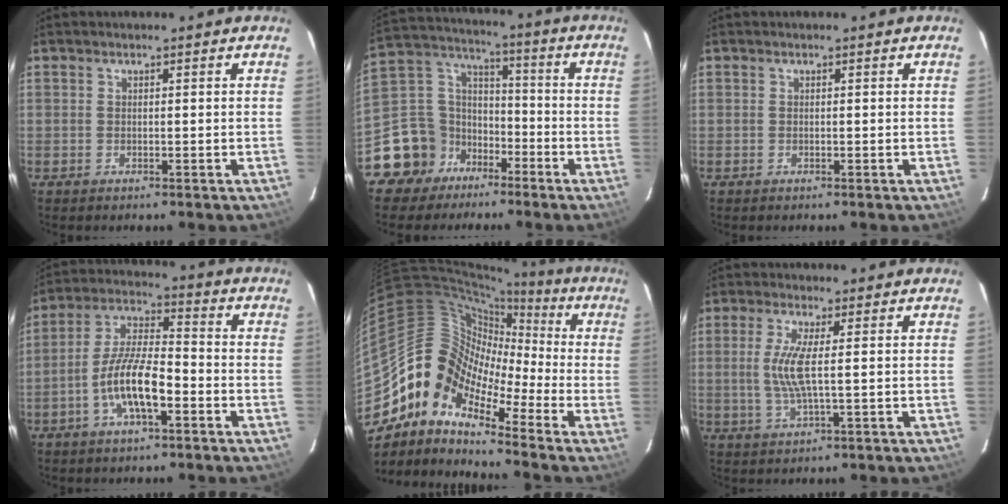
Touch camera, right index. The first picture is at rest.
{"total": 13.0, "force": [-8.7, 9.6, 1.8], "torque": [-0.065, 0.059, -0.152]}
{"total": 0.0}
{"total": 11.1, "force": [-4.5, 3.1, 9.6], "torque": [-0.197, 0.004, -0.085]}
{"total": 11.9, "force": [-6.9, 7.8, 5.8], "torque": [-0.096, 0.019, -0.167]}
{"total": 6.0, "force": [0.3, 0.5, 6.0], "torque": [-0.127, -0.005, 0.006]}